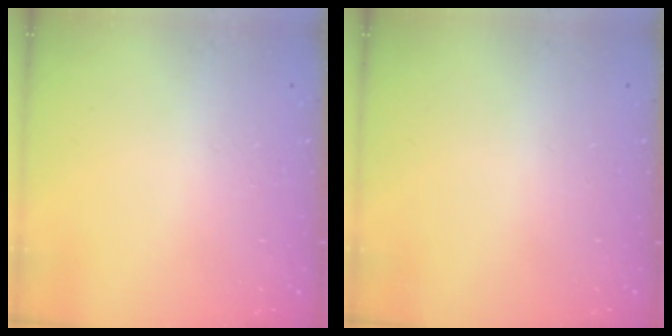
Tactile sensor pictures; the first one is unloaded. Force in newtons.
{"total": 0.0}